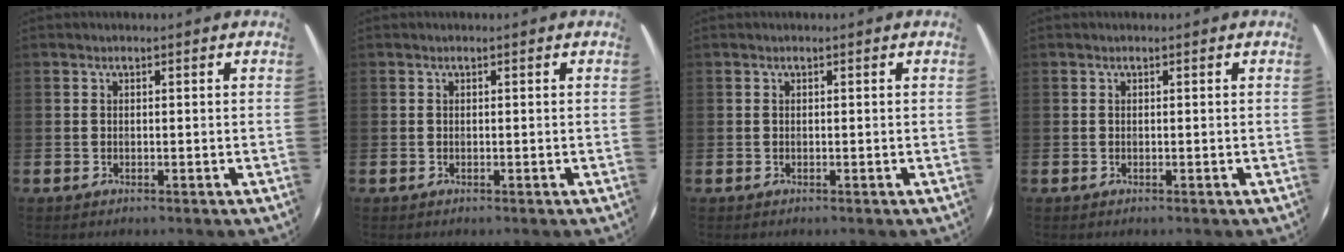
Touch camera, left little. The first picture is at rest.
{"total": 0.0}
{"total": 0.0}
{"total": 0.0}